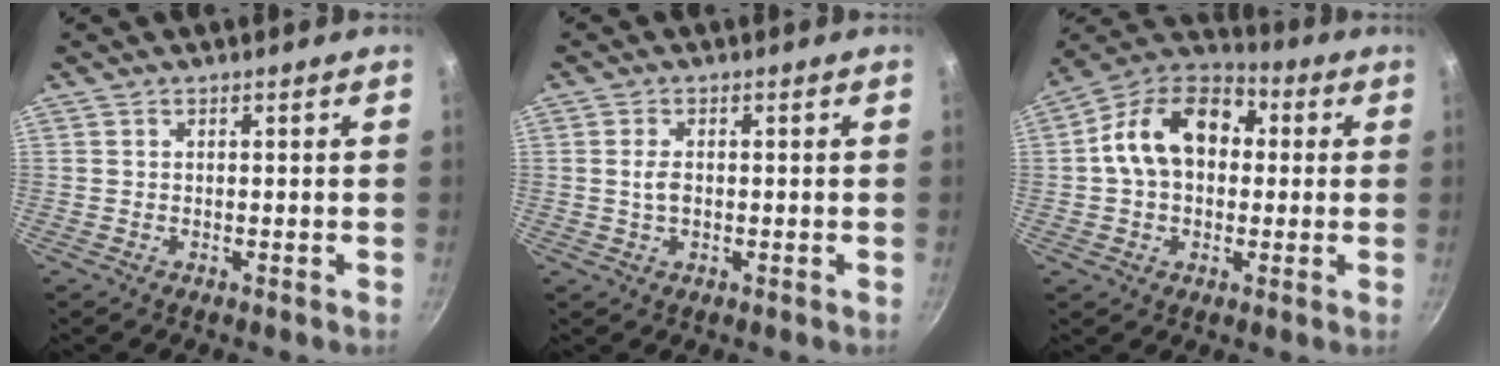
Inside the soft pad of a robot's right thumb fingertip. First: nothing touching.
{"total": 2.7, "force": [0.1, 1.6, 2.1], "torque": [-0.037, 0.004, 0.002]}
{"total": 16.0, "force": [1.9, 11.5, 11.0], "torque": [-0.152, 0.036, 0.010]}